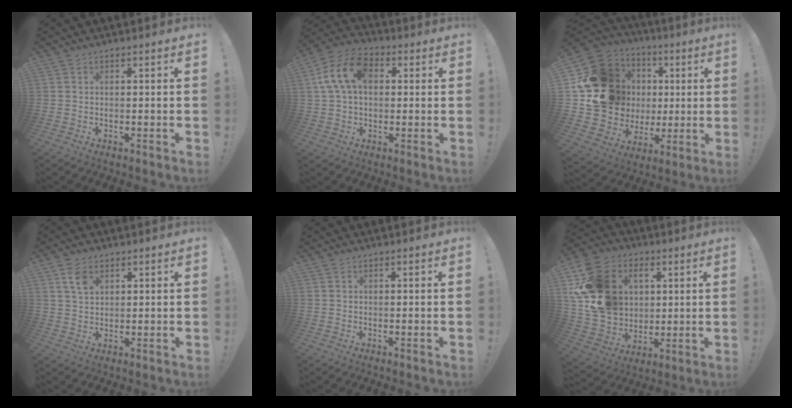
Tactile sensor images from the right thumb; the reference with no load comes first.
{"total": 14.5, "force": [3.2, 9.6, 10.3], "torque": [-0.199, 0.013, 0.062]}
{"total": 20.6, "force": [4.1, 18.0, 9.2], "torque": [-0.156, -0.015, 0.131]}
{"total": 5.3, "force": [2.7, 3.2, 3.2], "torque": [-0.060, -0.004, 0.052]}
{"total": 0.0}
{"total": 18.9, "force": [4.9, 15.8, 9.1], "torque": [-0.157, -0.007, 0.112]}